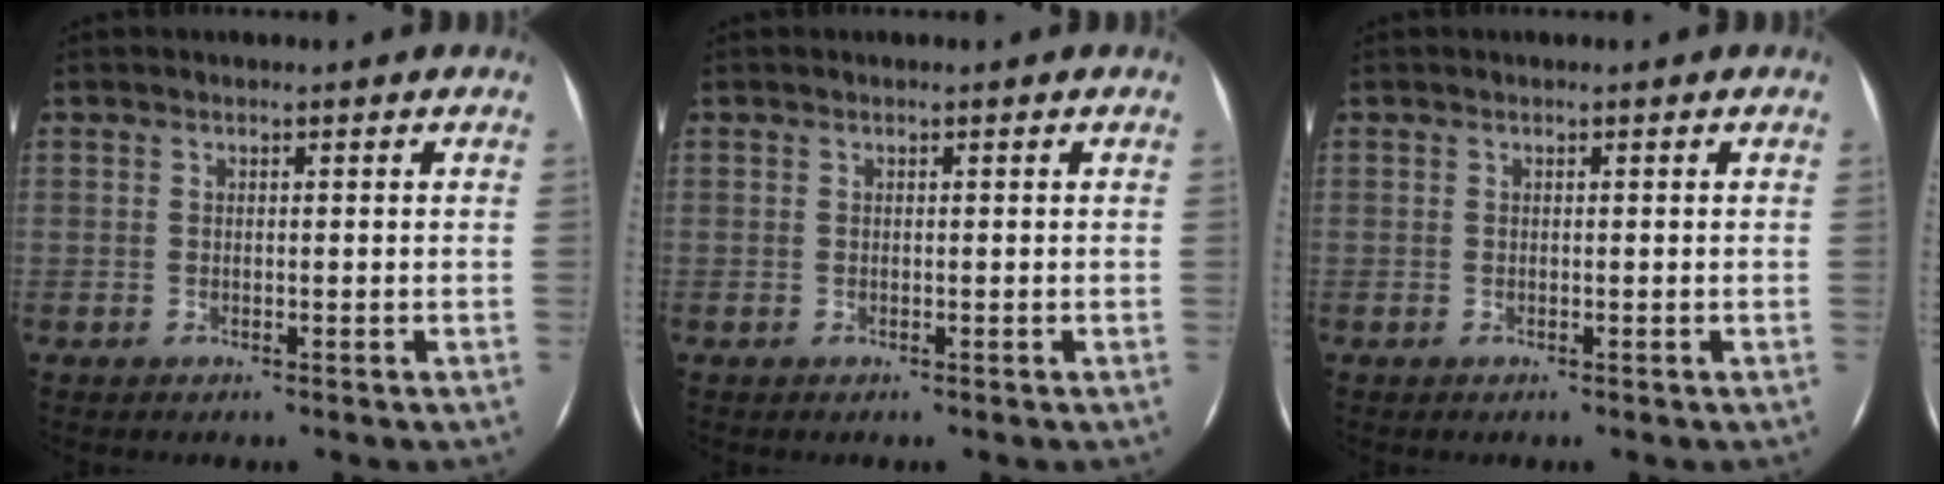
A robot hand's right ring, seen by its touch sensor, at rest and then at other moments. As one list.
[{"total": 0.0}, {"total": 0.0}]